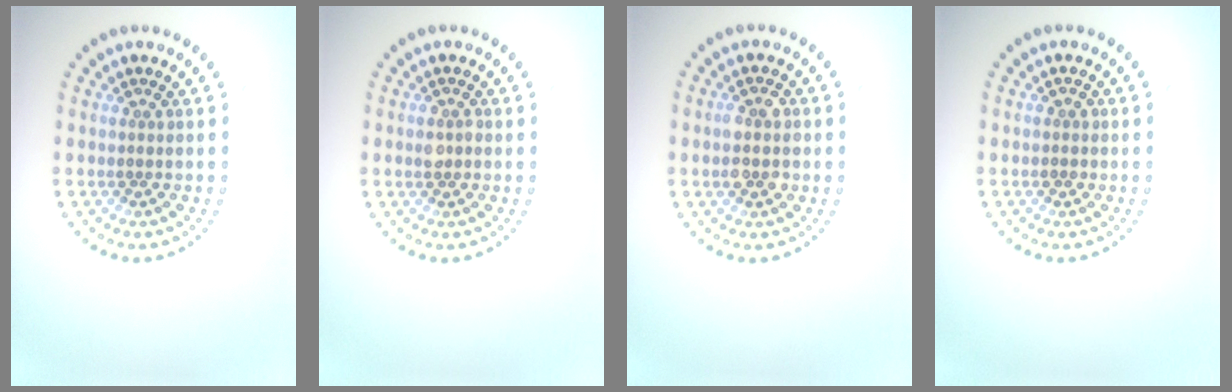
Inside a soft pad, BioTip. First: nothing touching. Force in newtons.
{"total": 1.2, "press": 1.2, "slide": 0.2}
{"total": 2.7, "press": 2.7, "slide": 0.2}
{"total": 0.9, "press": 0.8, "slide": 0.3}